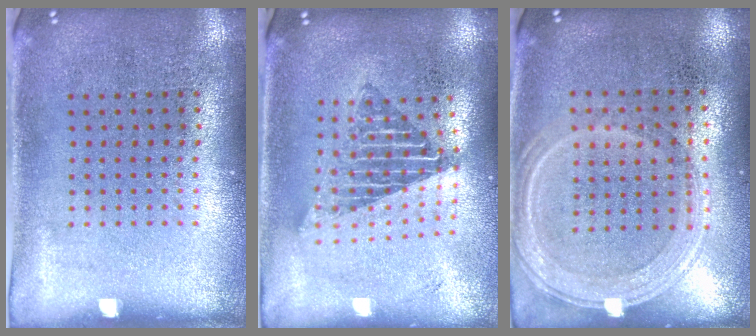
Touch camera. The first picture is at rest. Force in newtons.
{"total": 1.6, "press": 1.3, "slide": 0.9}
{"total": 1.2, "press": 1.2, "slide": 0.3}